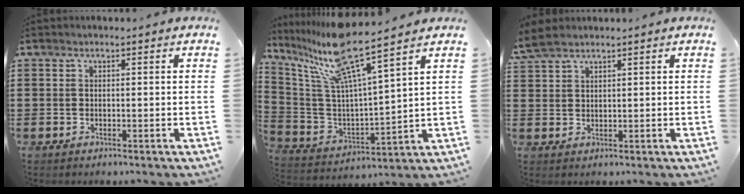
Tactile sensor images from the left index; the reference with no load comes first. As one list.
[{"total": 11.9, "force": [9.1, 0.5, 7.6], "torque": [-0.194, -0.061, 0.146]}, {"total": 3.4, "force": [2.7, 1.0, 1.9], "torque": [-0.044, 0.005, 0.052]}]